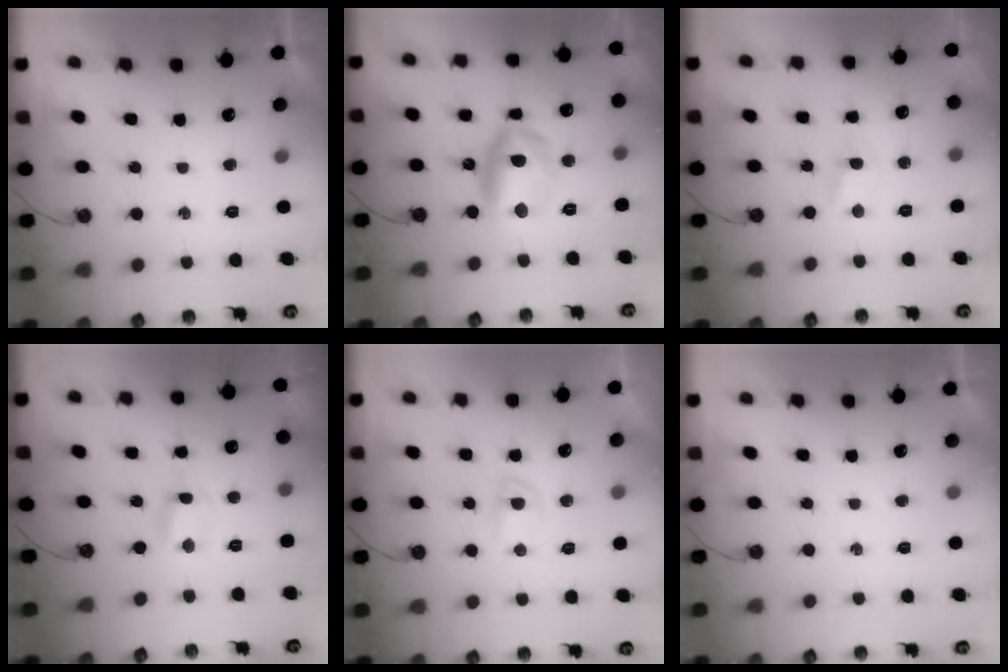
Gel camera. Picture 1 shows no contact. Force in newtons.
{"total": 11.6, "press": 11.5, "slide": 1.6}
{"total": 3.9, "press": 3.8, "slide": 0.3}
{"total": 0.6, "press": 0.3, "slide": 0.5}
{"total": 4.0, "press": 3.9, "slide": 0.6}
{"total": 0.0}